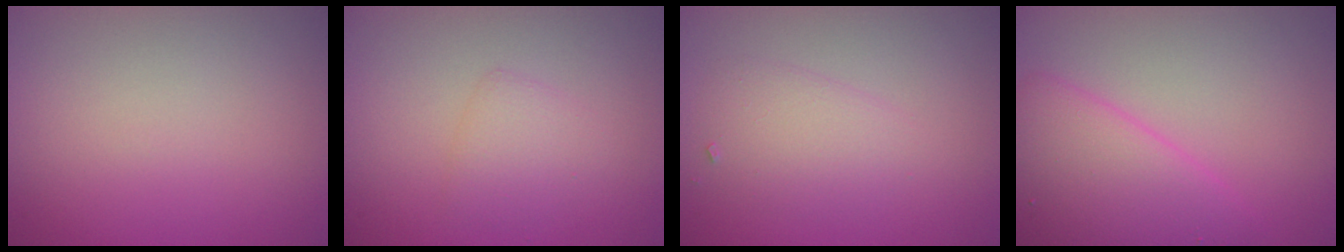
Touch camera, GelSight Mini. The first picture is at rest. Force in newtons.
{"total": 1.9, "press": 1.9, "slide": 0.1}
{"total": 2.3, "press": 2.3, "slide": 0.2}
{"total": 5.3, "press": 5.3, "slide": 0.2}